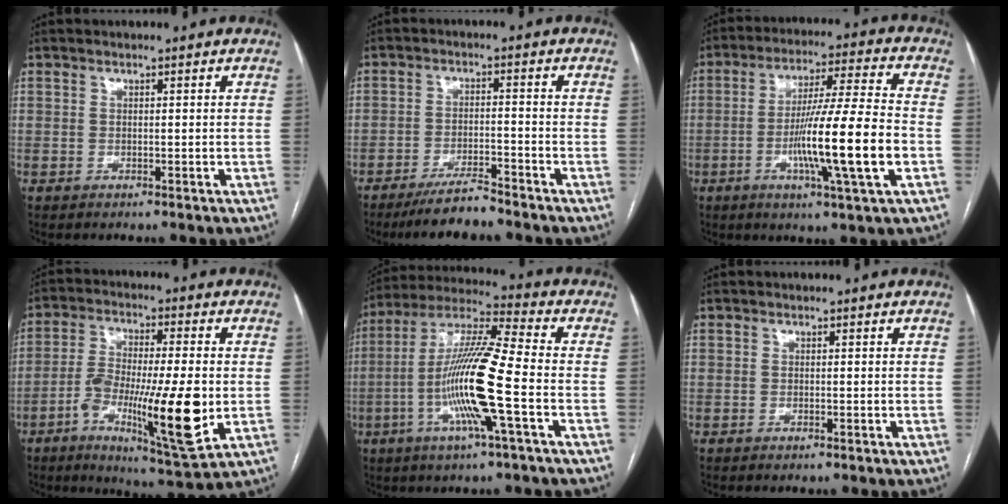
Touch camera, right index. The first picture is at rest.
{"total": 6.1, "force": [-5.4, 0.5, 2.8], "torque": [-0.047, -0.017, -0.098]}
{"total": 15.6, "force": [-3.8, -0.6, 15.1], "torque": [-0.263, -0.010, -0.071]}
{"total": 16.1, "force": [-3.9, 2.1, 15.5], "torque": [-0.278, -0.019, -0.062]}
{"total": 15.6, "force": [-4.0, -0.1, 15.1], "torque": [-0.297, -0.004, -0.086]}
{"total": 0.0}